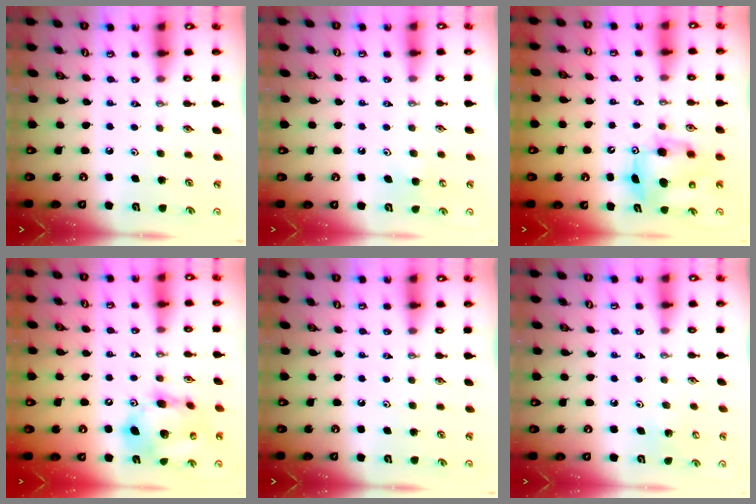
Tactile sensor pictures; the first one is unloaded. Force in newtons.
{"total": 4.4, "press": 4.4, "slide": 0.5}
{"total": 8.2, "press": 8.2, "slide": 0.6}
{"total": 15.6, "press": 15.4, "slide": 2.7}
{"total": 0.0}
{"total": 4.3, "press": 4.3, "slide": 0.4}